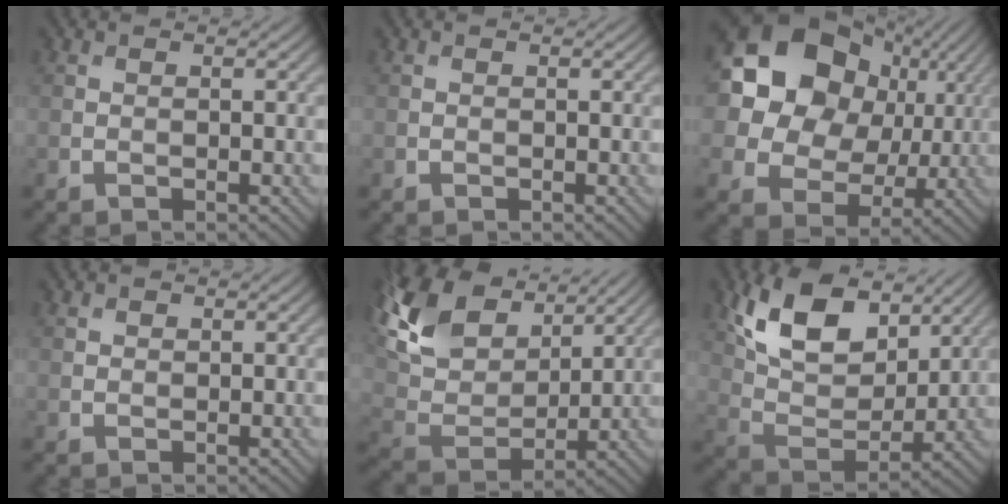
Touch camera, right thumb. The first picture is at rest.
{"total": 0.0}
{"total": 17.8, "force": [5.4, 14.8, 8.3], "torque": [-0.231, 0.055, 0.111]}
{"total": 0.7, "force": [0.5, 0.4, 0.2], "torque": [-0.004, -0.002, 0.011]}
{"total": 14.1, "force": [8.7, 7.4, 8.3], "torque": [-0.229, 0.035, 0.157]}
{"total": 12.6, "force": [6.8, 7.0, 8.0], "torque": [-0.167, 0.004, 0.124]}